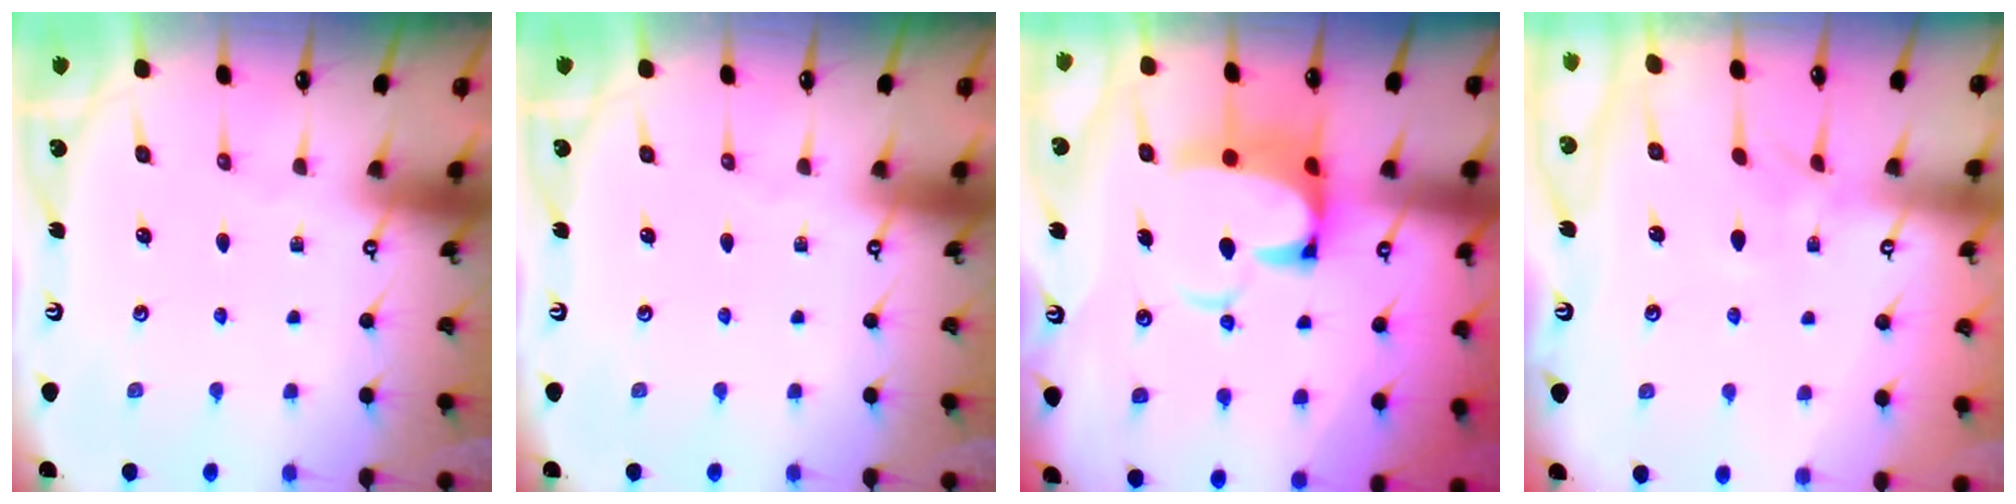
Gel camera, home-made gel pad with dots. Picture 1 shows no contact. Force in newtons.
{"total": 0.0}
{"total": 5.7, "press": 5.5, "slide": 1.4}
{"total": 4.4, "press": 4.4, "slide": 0.1}